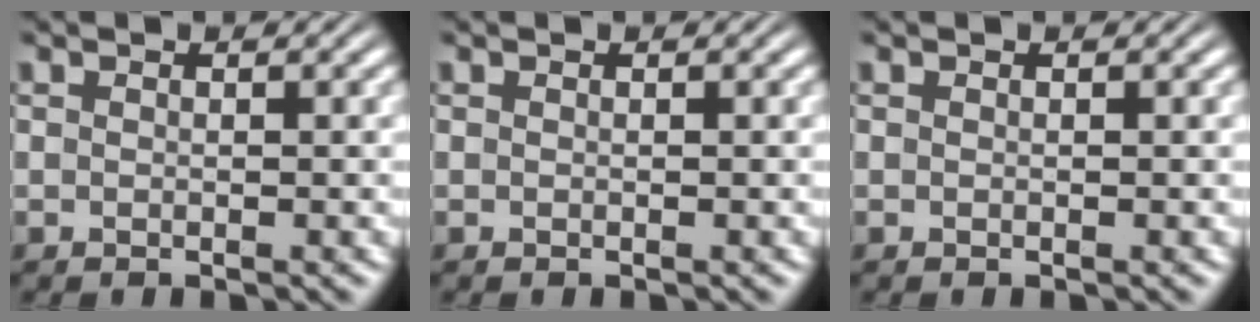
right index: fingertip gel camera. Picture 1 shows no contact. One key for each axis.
{"total": 0.0}
{"total": 0.0}